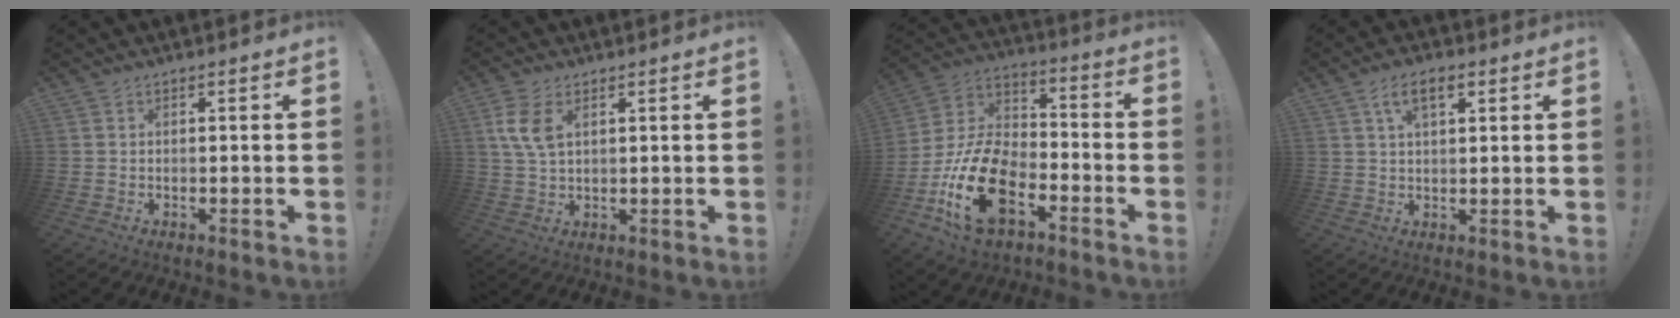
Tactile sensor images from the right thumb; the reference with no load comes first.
{"total": 8.0, "force": [3.1, 4.6, 5.8], "torque": [-0.116, -0.009, 0.054]}
{"total": 22.0, "force": [-9.8, 12.7, 15.0], "torque": [-0.296, 0.059, -0.160]}
{"total": 6.4, "force": [2.8, 2.9, 5.0], "torque": [-0.077, -0.001, 0.047]}